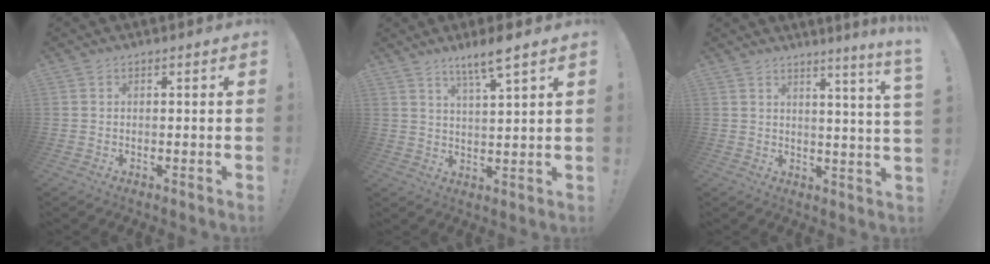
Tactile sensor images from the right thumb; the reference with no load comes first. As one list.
[{"total": 7.3, "force": [5.4, 0.3, 4.9], "torque": [-0.088, -0.026, 0.089]}, {"total": 6.0, "force": [3.6, -1.5, 4.6], "torque": [-0.053, -0.035, 0.050]}]